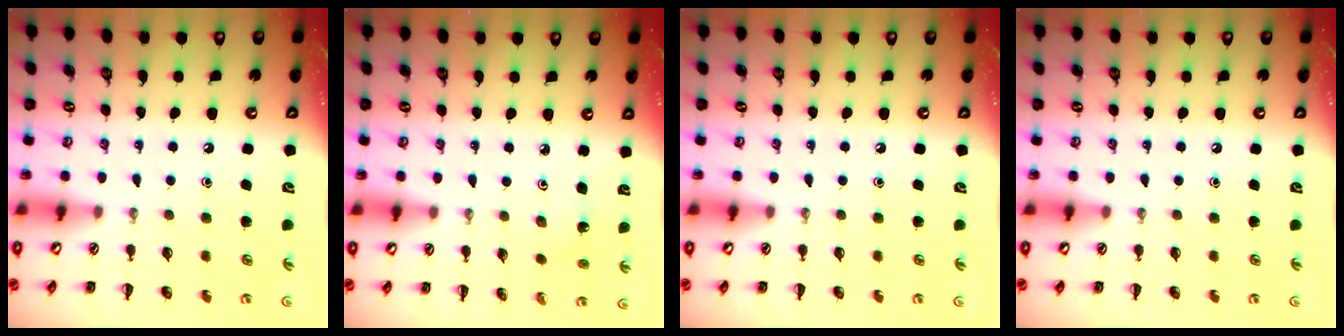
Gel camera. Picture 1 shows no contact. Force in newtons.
{"total": 2.1, "press": 2.0, "slide": 0.7}
{"total": 0.0}
{"total": 0.0}